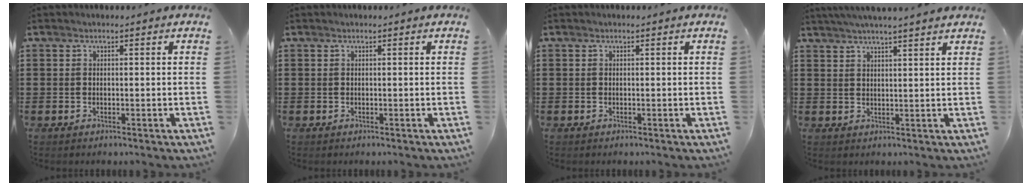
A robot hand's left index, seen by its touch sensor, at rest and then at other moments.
{"total": 0.0}
{"total": 0.0}
{"total": 3.2, "force": [2.9, -0.6, 1.1], "torque": [-0.029, -0.008, 0.051]}